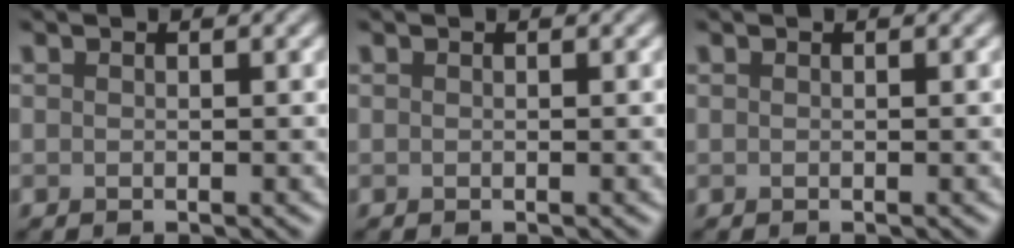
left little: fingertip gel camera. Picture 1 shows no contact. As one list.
[{"total": 0.0}, {"total": 0.0}]